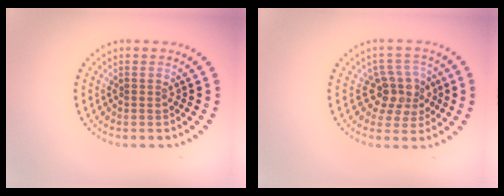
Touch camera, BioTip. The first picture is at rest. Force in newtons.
{"total": 3.4, "press": 2.9, "slide": 1.7}